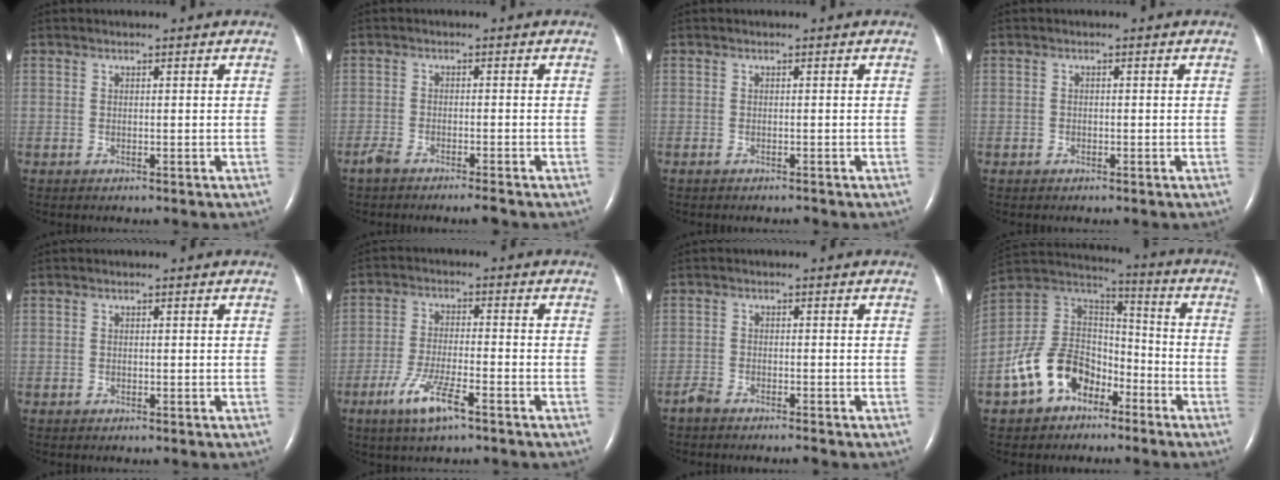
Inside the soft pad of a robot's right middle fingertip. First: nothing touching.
{"total": 3.7, "force": [-3.0, 0.3, 2.1], "torque": [-0.042, -0.007, -0.055]}
{"total": 0.7, "force": [-0.6, 0.1, 0.3], "torque": [-0.010, -0.002, -0.009]}
{"total": 0.7, "force": [-0.4, 0.6, 0.1], "torque": [-0.004, 0.003, -0.009]}
{"total": 0.0}
{"total": 7.4, "force": [-4.4, 1.1, 5.8], "torque": [-0.124, -0.011, -0.080]}
{"total": 2.8, "force": [-2.5, 0.3, 1.1], "torque": [-0.024, -0.006, -0.047]}
{"total": 13.1, "force": [-6.9, 8.7, 6.9], "torque": [-0.162, 0.027, -0.131]}